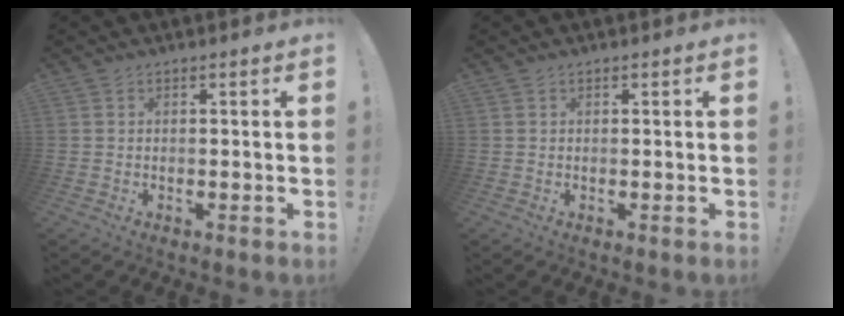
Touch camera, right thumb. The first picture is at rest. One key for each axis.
{"total": 0.0}